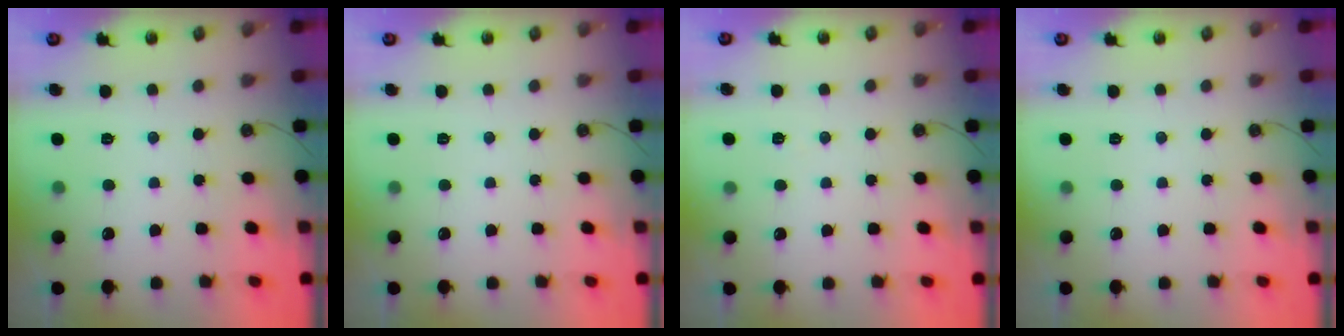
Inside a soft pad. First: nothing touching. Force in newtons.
{"total": 0.0}
{"total": 4.5, "press": 1.6, "slide": 4.2}
{"total": 0.0}